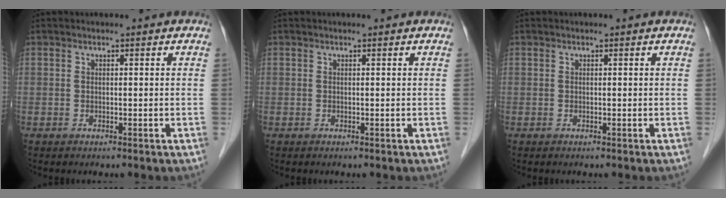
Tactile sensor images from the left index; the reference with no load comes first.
{"total": 0.0}
{"total": 0.0}